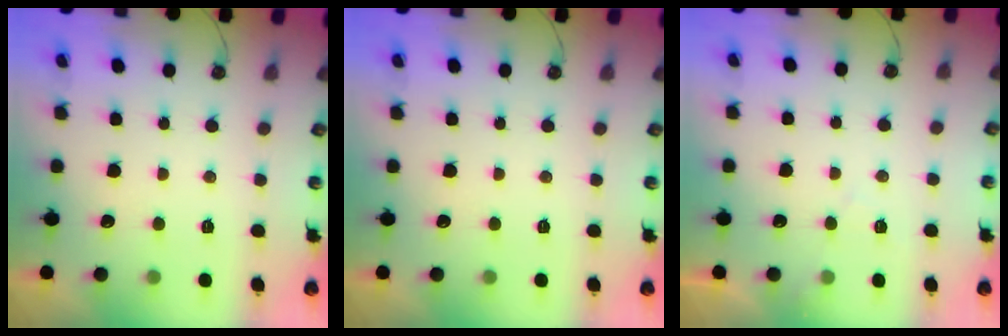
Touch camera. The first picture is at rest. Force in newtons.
{"total": 0.0}
{"total": 5.7, "press": 5.6, "slide": 0.9}